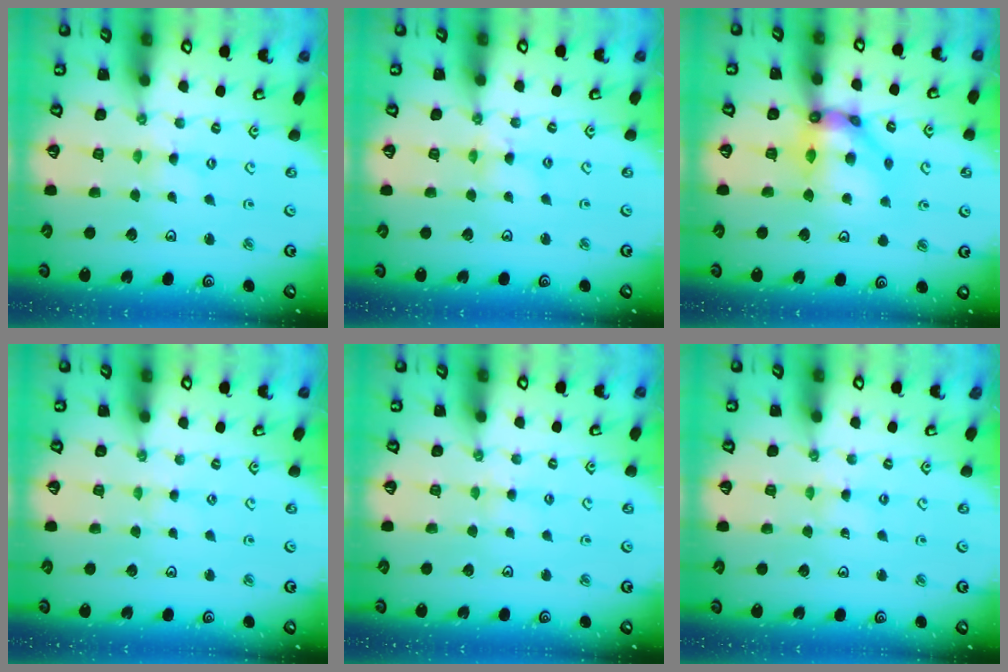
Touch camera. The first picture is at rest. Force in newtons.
{"total": 2.9, "press": 2.9, "slide": 0.3}
{"total": 12.4, "press": 12.4, "slide": 1.3}
{"total": 0.8, "press": 0.8, "slide": 0.3}
{"total": 2.7, "press": 2.7, "slide": 0.4}
{"total": 2.0, "press": 2.0, "slide": 0.3}